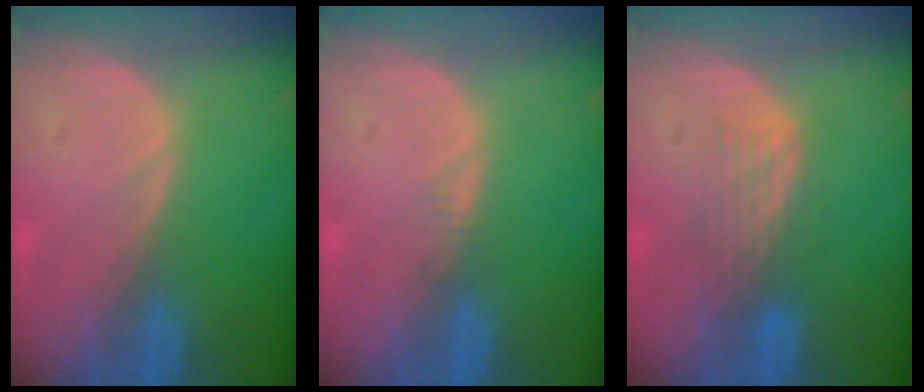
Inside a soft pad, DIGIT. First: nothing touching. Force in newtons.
{"total": 0.8, "press": 0.8, "slide": 0.1}
{"total": 4.4, "press": 3.7, "slide": 2.4}